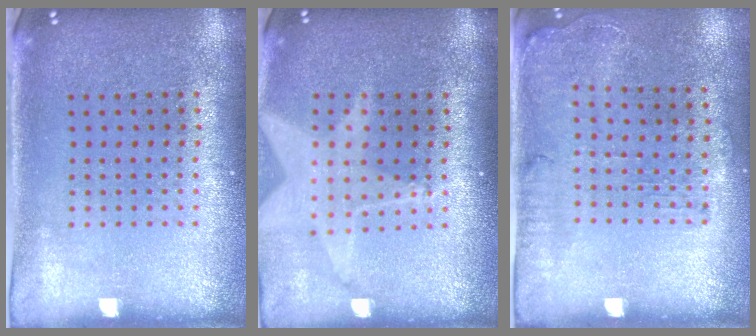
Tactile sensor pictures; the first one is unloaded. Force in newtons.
{"total": 1.8, "press": 1.5, "slide": 1.1}
{"total": 1.2, "press": 1.1, "slide": 0.5}